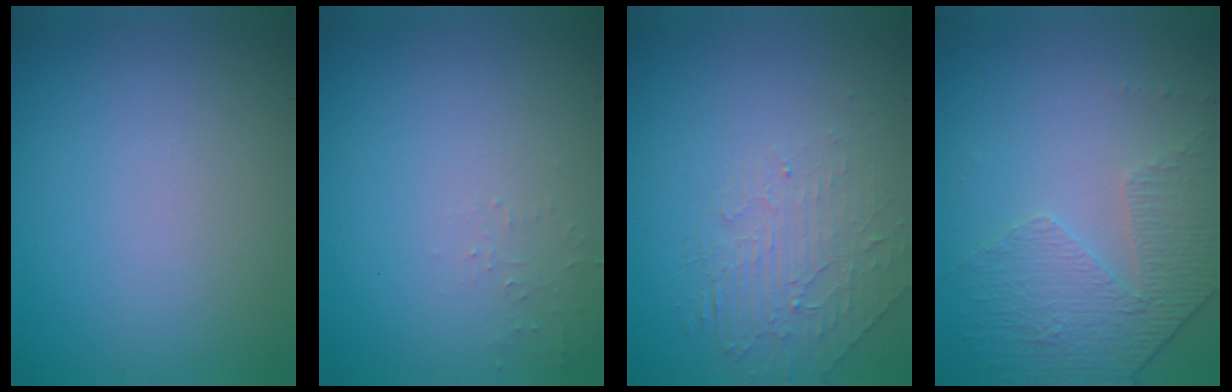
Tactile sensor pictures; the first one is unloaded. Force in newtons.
{"total": 0.8, "press": 0.7, "slide": 0.1}
{"total": 2.1, "press": 1.2, "slide": 1.7}
{"total": 4.6, "press": 3.0, "slide": 3.5}